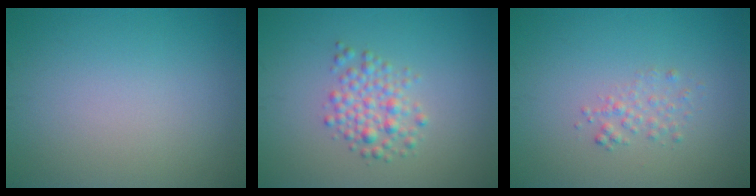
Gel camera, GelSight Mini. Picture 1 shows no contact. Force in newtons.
{"total": 2.8, "press": 2.8, "slide": 0.1}
{"total": 1.4, "press": 1.4, "slide": 0.1}